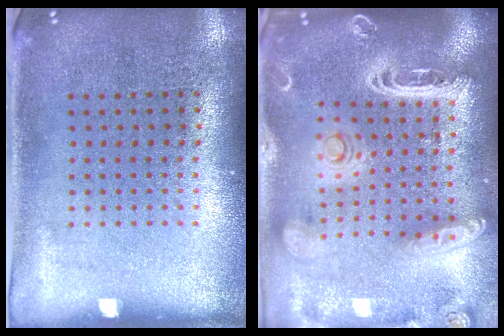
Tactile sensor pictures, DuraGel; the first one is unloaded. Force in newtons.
{"total": 3.2, "press": 2.7, "slide": 1.7}